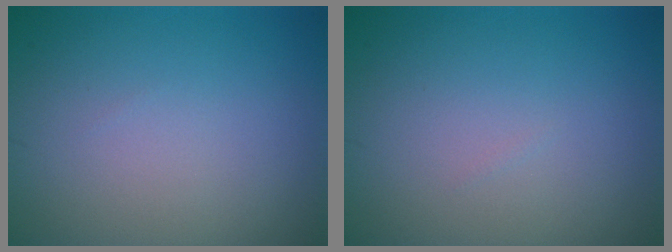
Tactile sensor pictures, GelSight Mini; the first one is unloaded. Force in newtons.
{"total": 0.0}